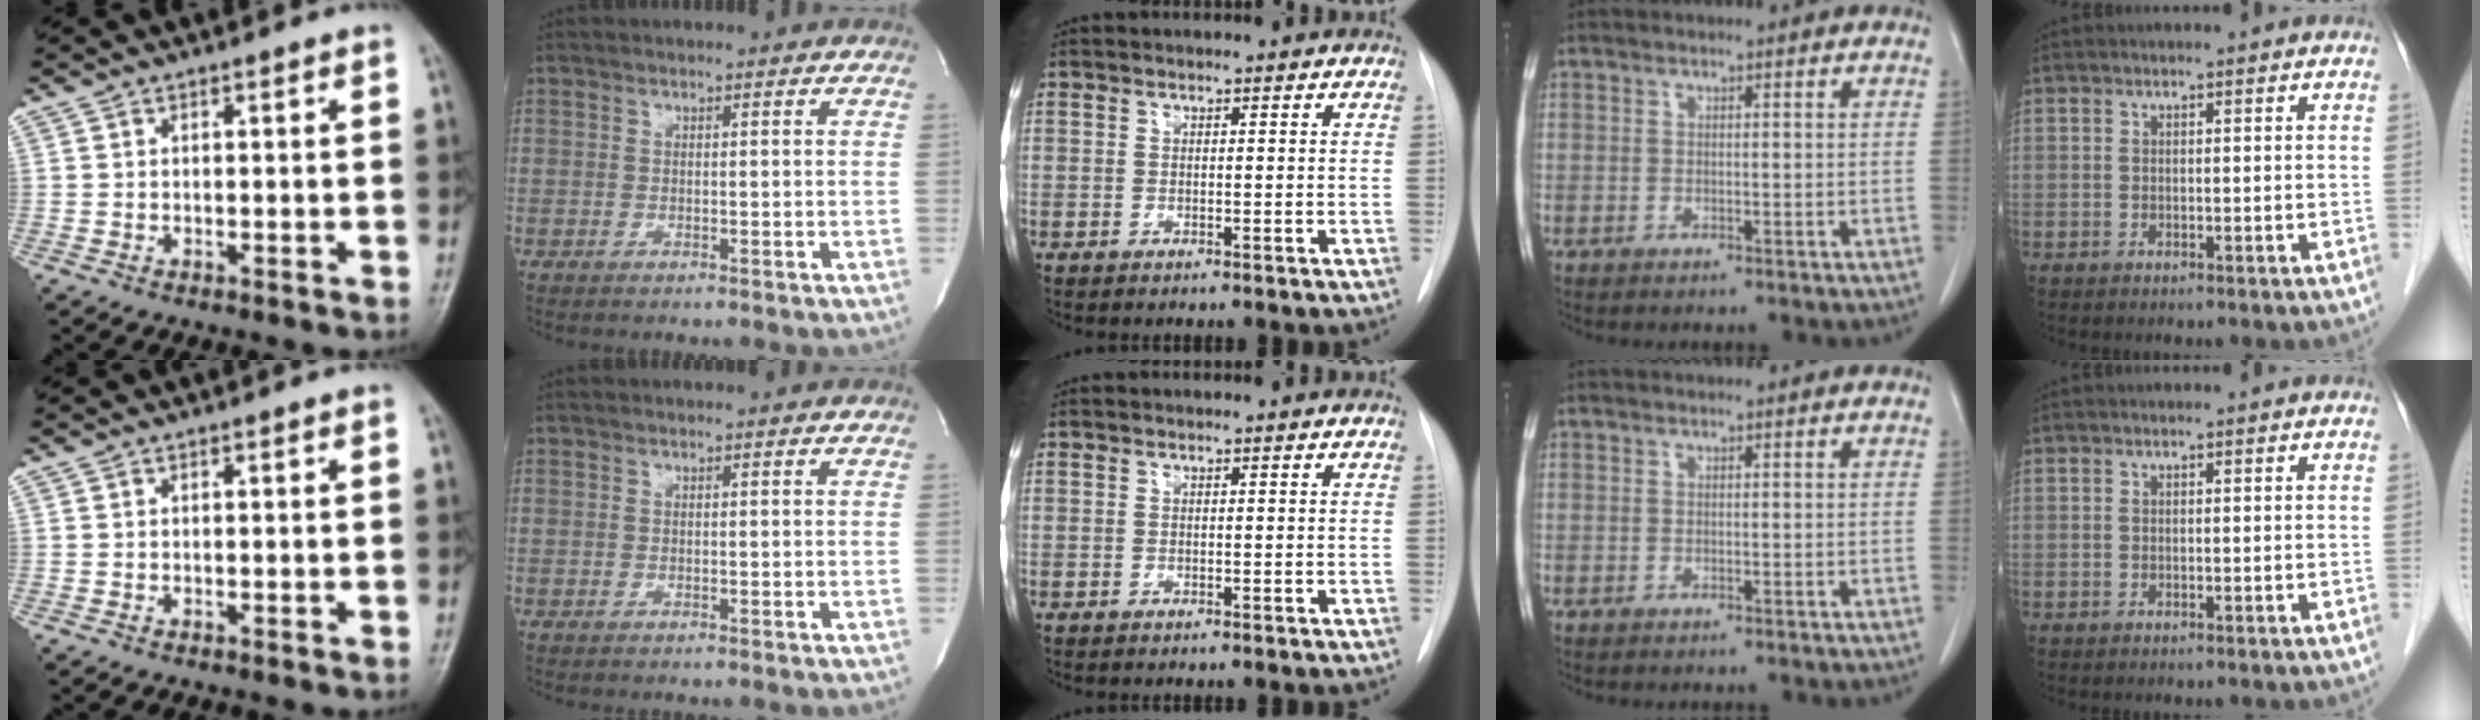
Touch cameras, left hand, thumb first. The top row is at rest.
{}